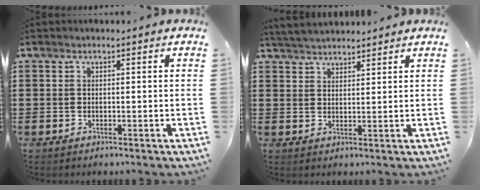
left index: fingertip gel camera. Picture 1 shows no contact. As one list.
[{"total": 3.4, "force": [3.3, 0.4, 0.4], "torque": [-0.018, -0.005, 0.063]}]